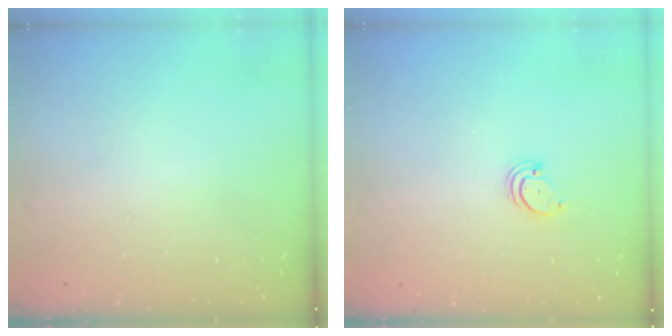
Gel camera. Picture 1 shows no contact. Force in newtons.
{"total": 2.0, "press": 2.0, "slide": 0.2}